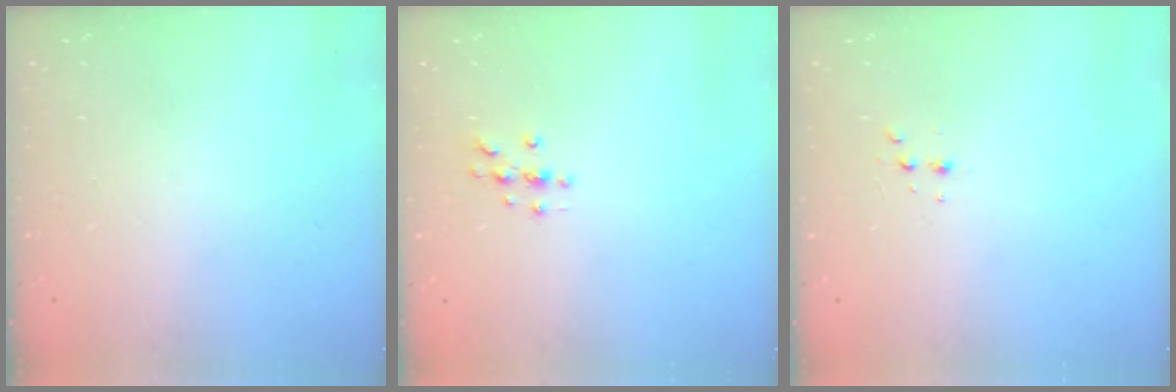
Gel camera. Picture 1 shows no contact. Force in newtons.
{"total": 3.7, "press": 3.7, "slide": 0.4}
{"total": 3.1, "press": 3.0, "slide": 0.6}